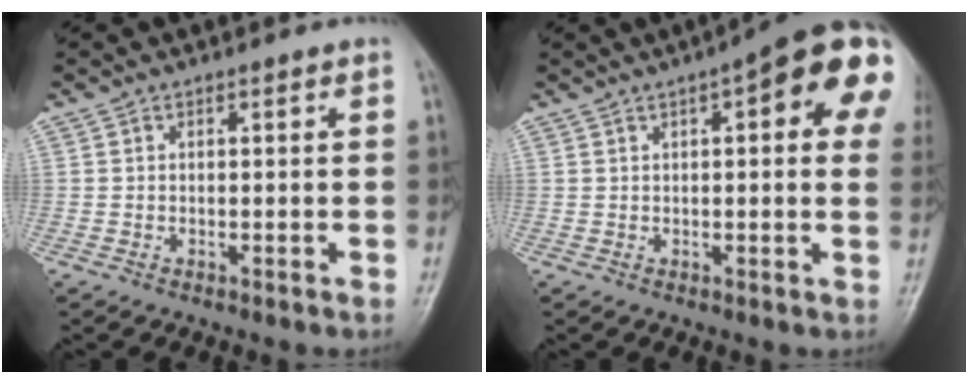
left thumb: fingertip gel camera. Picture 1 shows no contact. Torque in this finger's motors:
{"motor_torque": [0.66, 0.73, 1.87, -0.90, 0.09]}